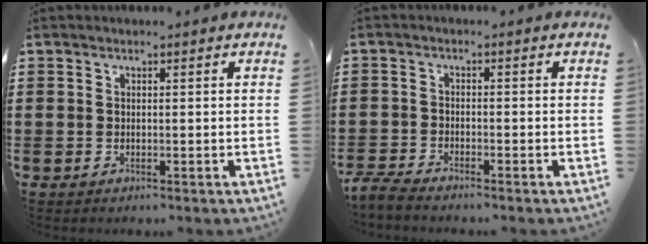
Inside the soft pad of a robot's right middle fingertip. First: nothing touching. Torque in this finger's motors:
{"motor_torque": [0.71, 0.36, 0.18, 0.04]}